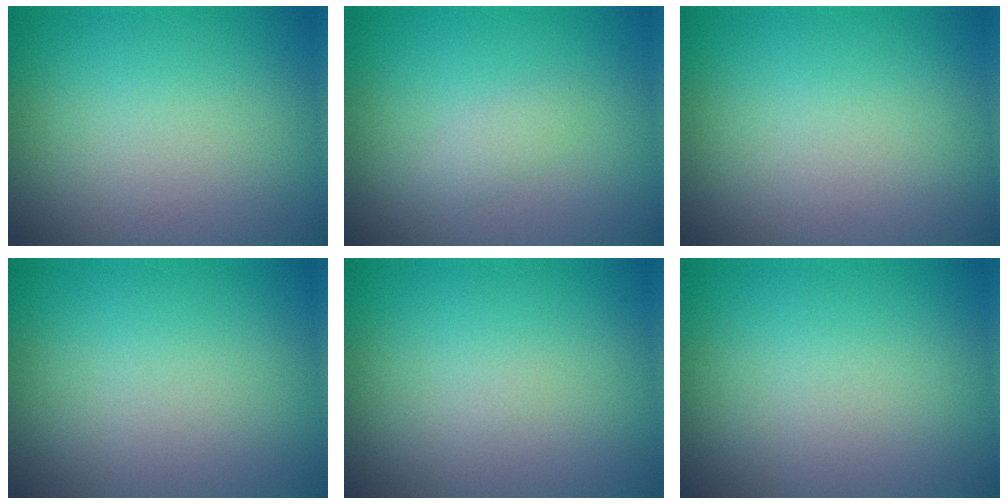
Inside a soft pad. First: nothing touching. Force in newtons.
{"total": 1.0, "press": 1.0, "slide": 0.1}
{"total": 0.0}
{"total": 0.0}
{"total": 0.0}
{"total": 0.0}